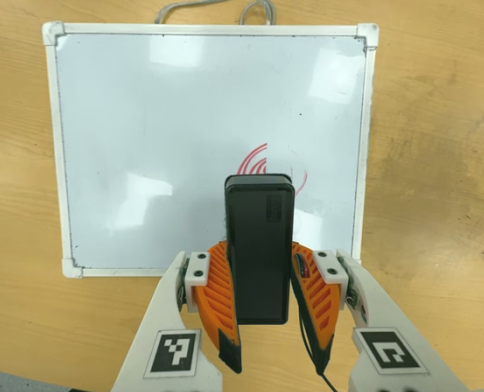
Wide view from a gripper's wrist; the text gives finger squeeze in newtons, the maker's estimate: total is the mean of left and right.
{"total": 7.5, "left": 6.6, "right": 8.5}